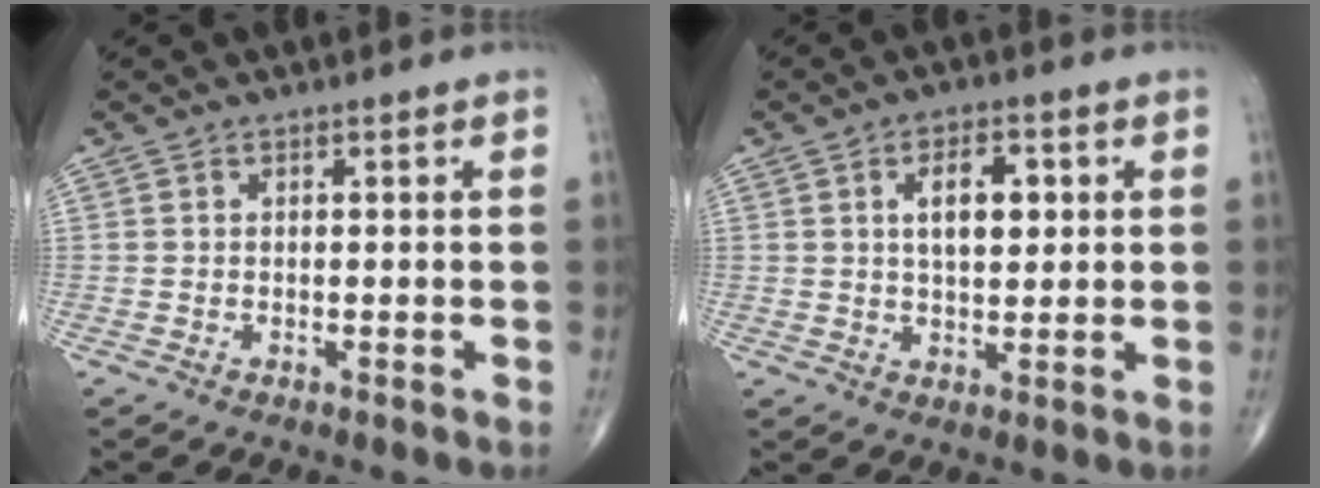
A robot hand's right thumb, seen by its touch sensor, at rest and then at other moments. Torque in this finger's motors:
{"motor_torque": [-0.22, 0.19, 0.52, 0.47, 0.18]}